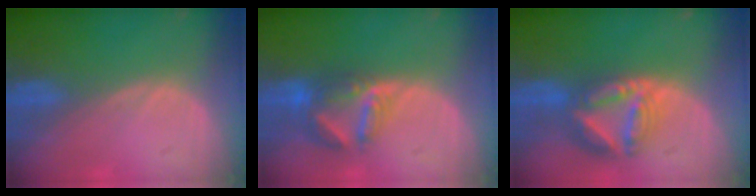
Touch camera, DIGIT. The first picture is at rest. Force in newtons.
{"total": 7.2, "press": 6.3, "slide": 3.4}
{"total": 8.4, "press": 7.3, "slide": 4.1}